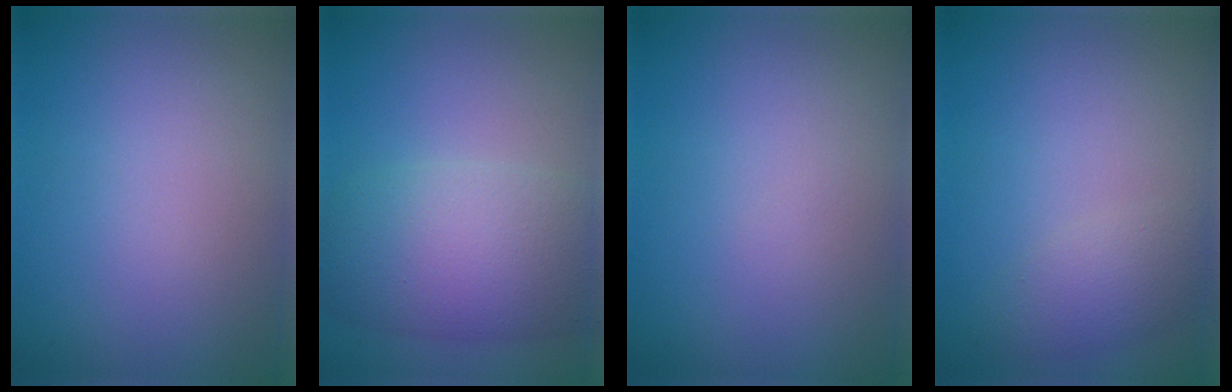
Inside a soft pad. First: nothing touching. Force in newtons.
{"total": 8.4, "press": 8.4, "slide": 0.6}
{"total": 0.0}
{"total": 2.5, "press": 2.5, "slide": 0.1}